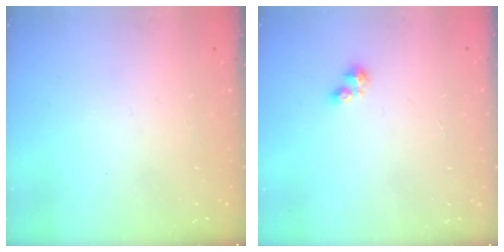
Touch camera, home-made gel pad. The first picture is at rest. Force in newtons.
{"total": 2.5, "press": 2.5, "slide": 0.4}